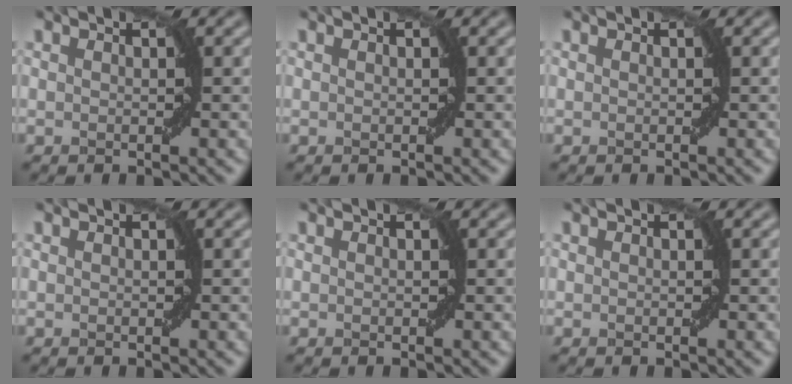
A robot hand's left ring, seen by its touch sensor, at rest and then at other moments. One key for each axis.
{"total": 0.0}
{"total": 0.0}
{"total": 0.0}
{"total": 0.0}
{"total": 0.0}